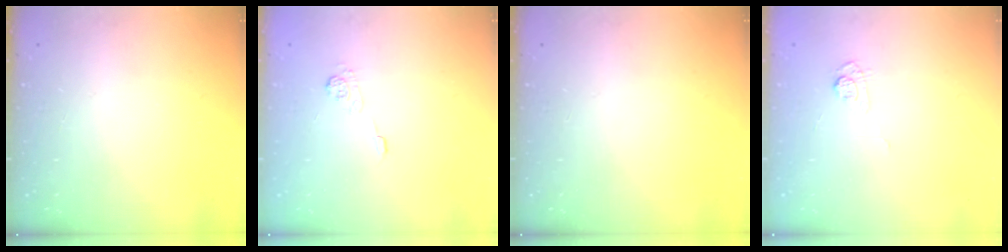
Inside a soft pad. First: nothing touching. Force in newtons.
{"total": 3.9, "press": 3.6, "slide": 1.4}
{"total": 0.0}
{"total": 5.0, "press": 4.8, "slide": 1.4}